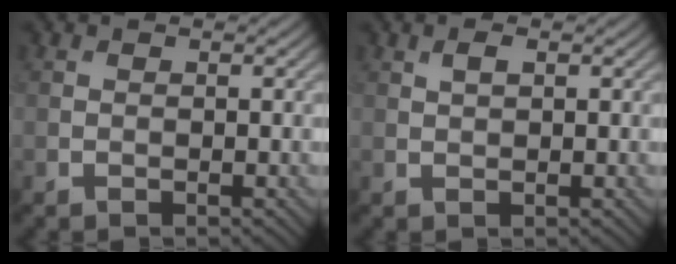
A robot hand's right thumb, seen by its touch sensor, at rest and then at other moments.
{"total": 1.3, "force": [0.6, 0.6, 1.1], "torque": [-0.024, 0.002, 0.013]}